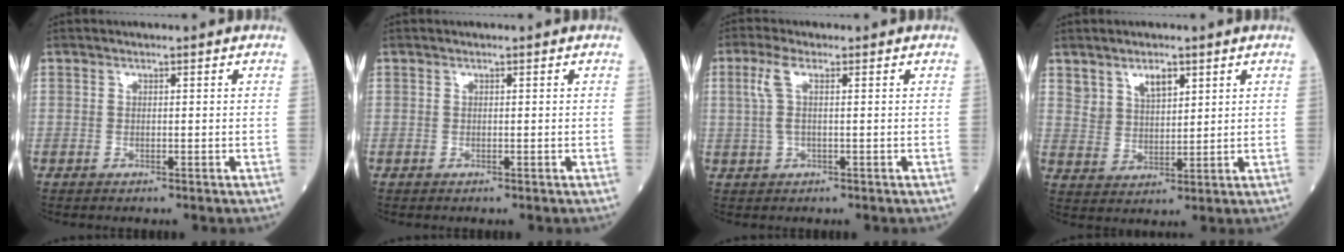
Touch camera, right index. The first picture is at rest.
{"total": 0.0}
{"total": 3.6, "force": [1.0, 0.7, 3.4], "torque": [-0.084, 0.015, 0.023]}
{"total": 5.0, "force": [3.1, 2.5, 3.0], "torque": [-0.056, 0.003, 0.063]}